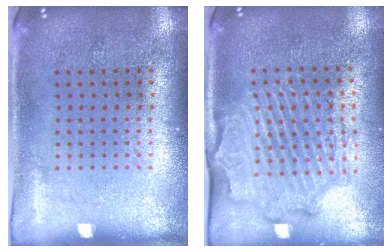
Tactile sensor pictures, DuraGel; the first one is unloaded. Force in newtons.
{"total": 2.1, "press": 2.1, "slide": 0.4}